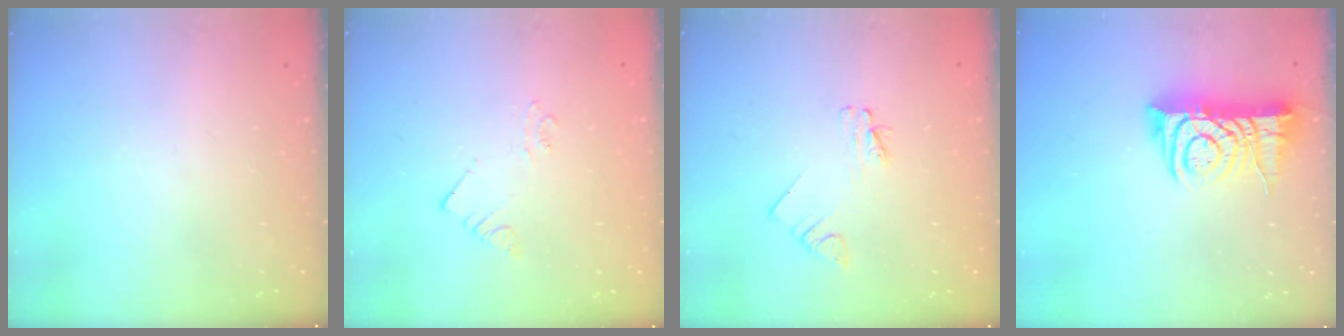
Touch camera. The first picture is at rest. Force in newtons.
{"total": 2.3, "press": 2.3, "slide": 0.1}
{"total": 2.9, "press": 2.9, "slide": 0.3}
{"total": 11.5, "press": 11.4, "slide": 1.1}